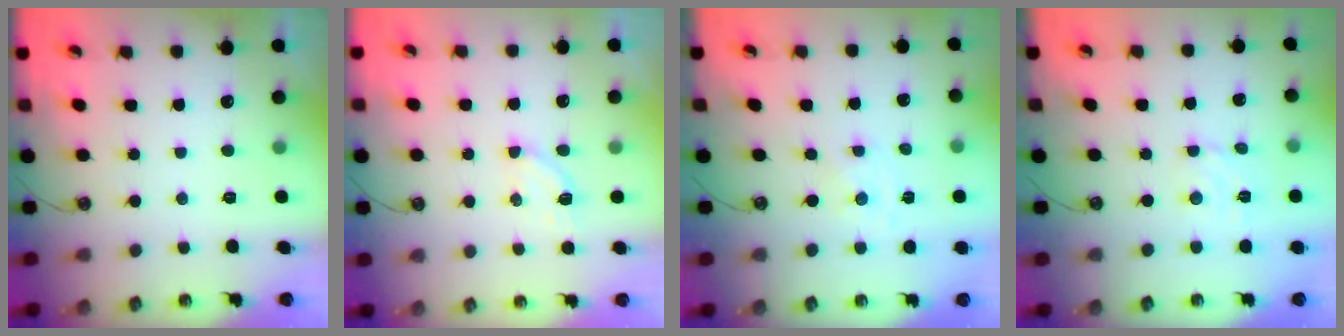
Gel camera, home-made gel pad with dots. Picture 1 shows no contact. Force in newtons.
{"total": 2.9, "press": 2.9, "slide": 0.7}
{"total": 0.0}
{"total": 2.8, "press": 2.7, "slide": 0.4}